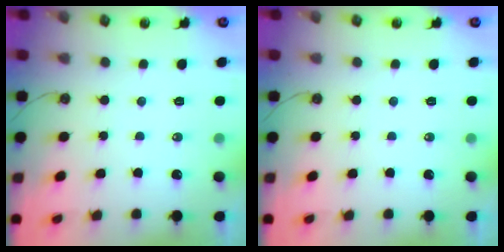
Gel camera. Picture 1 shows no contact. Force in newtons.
{"total": 0.0}